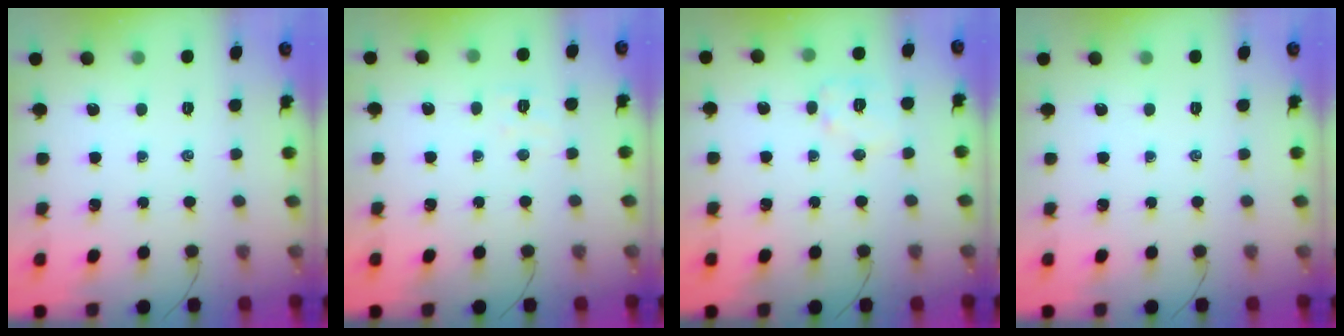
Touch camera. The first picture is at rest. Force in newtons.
{"total": 4.7, "press": 4.5, "slide": 1.1}
{"total": 6.9, "press": 6.9, "slide": 0.3}
{"total": 0.0}